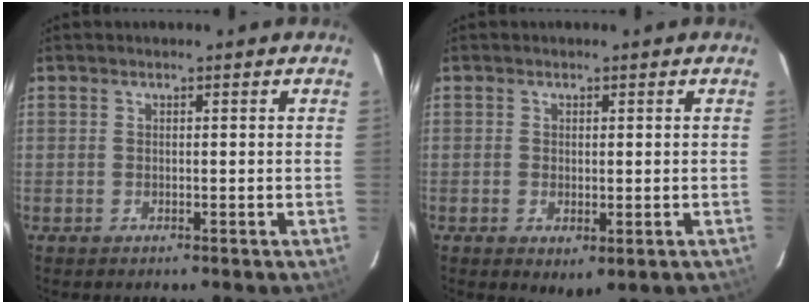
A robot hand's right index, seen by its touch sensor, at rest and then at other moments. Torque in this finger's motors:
{"motor_torque": [1.12, -0.77, 0.33, 0.06]}